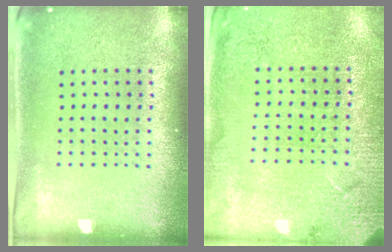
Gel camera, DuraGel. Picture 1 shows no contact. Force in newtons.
{"total": 2.7, "press": 2.7, "slide": 0.1}